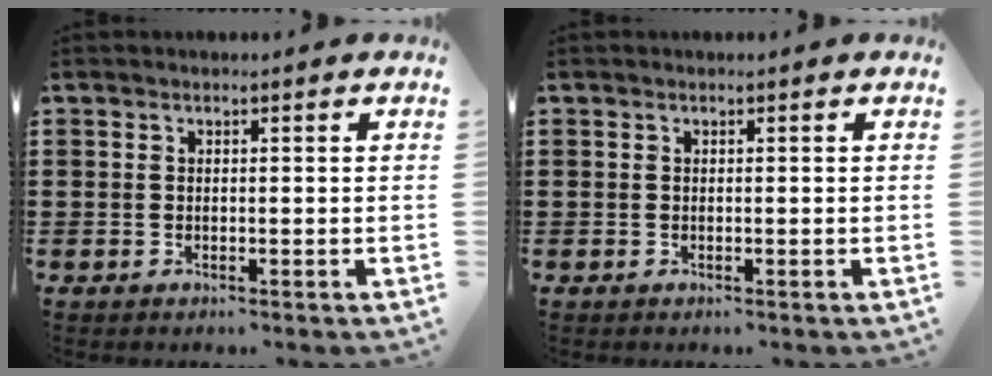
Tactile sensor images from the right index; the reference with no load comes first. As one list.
[{"total": 0.0}]